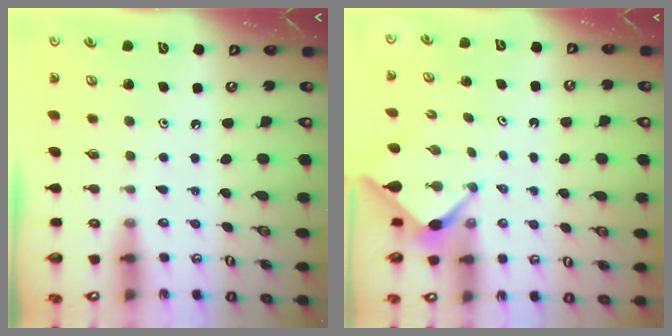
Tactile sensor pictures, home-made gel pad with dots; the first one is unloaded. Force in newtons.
{"total": 2.6, "press": 2.6, "slide": 0.3}